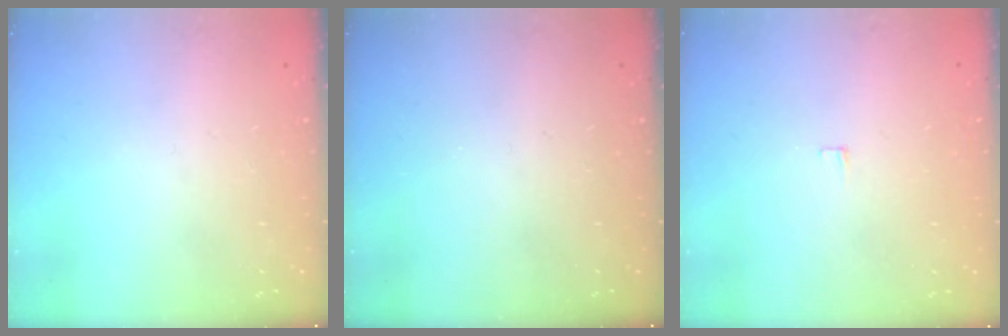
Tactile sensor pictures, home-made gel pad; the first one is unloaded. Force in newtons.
{"total": 0.0}
{"total": 3.9, "press": 3.8, "slide": 0.4}